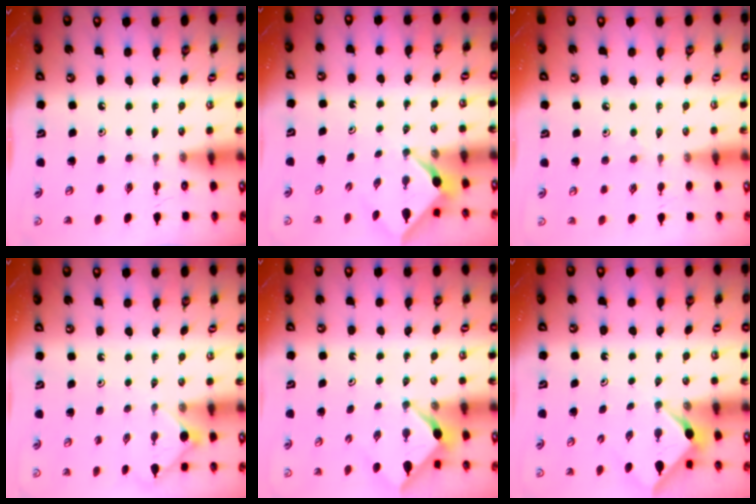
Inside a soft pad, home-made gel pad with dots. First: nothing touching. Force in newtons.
{"total": 2.4, "press": 2.4, "slide": 0.3}
{"total": 2.6, "press": 2.5, "slide": 0.6}
{"total": 2.9, "press": 2.8, "slide": 0.5}
{"total": 2.5, "press": 2.5, "slide": 0.3}
{"total": 3.1, "press": 3.1, "slide": 0.4}